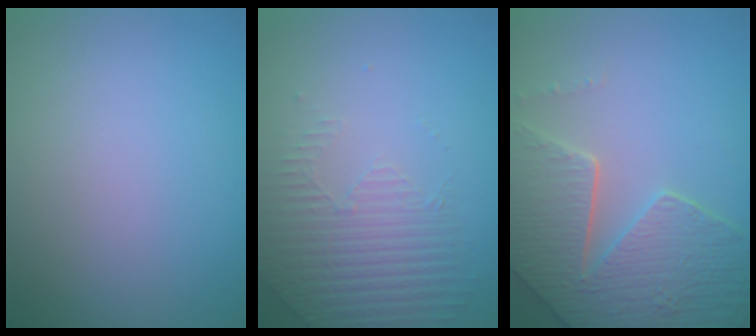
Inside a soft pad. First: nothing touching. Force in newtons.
{"total": 2.1, "press": 1.8, "slide": 1.0}
{"total": 8.8, "press": 6.3, "slide": 6.2}